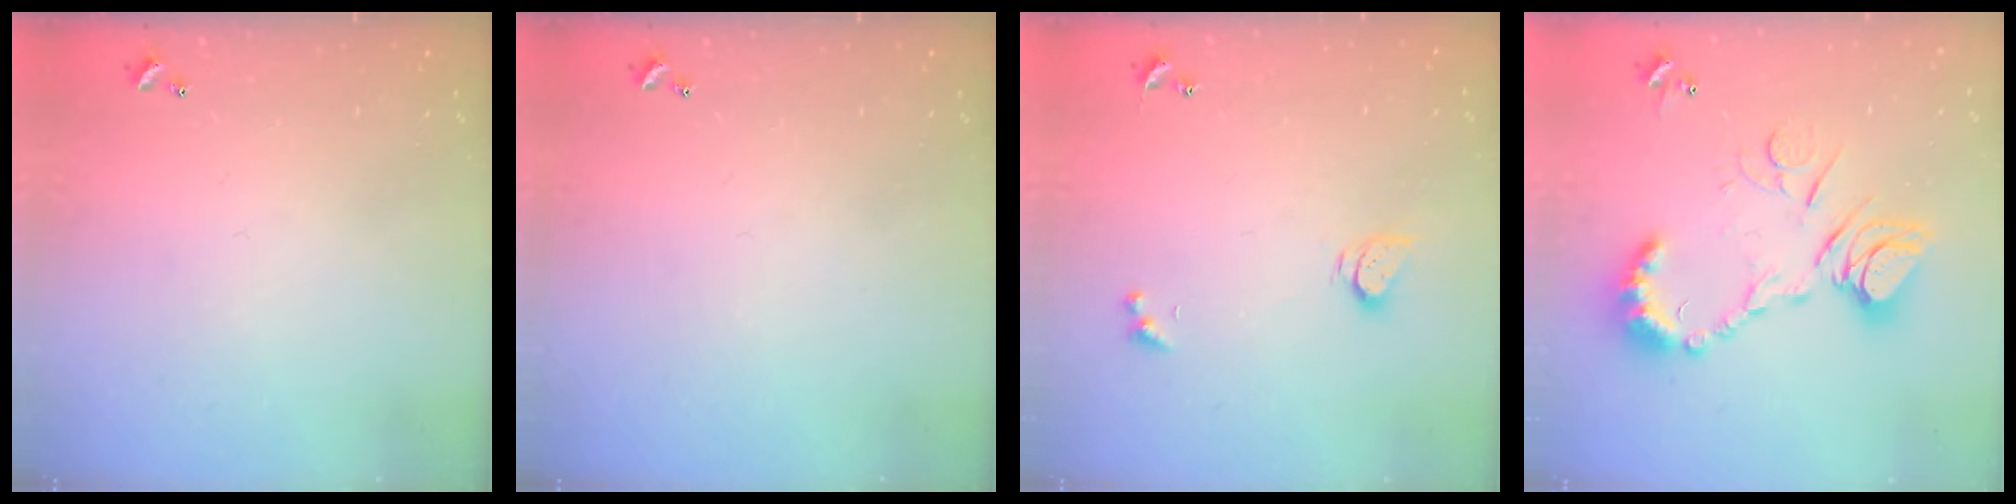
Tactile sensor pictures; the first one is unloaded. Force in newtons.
{"total": 0.0}
{"total": 2.7, "press": 2.7, "slide": 0.3}
{"total": 16.1, "press": 16.0, "slide": 1.8}